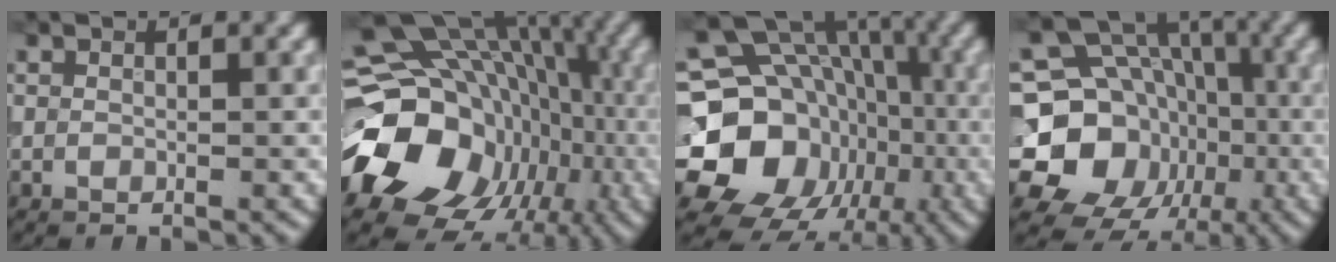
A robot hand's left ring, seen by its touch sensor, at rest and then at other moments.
{"total": 21.3, "force": [-3.6, 17.9, 10.9], "torque": [-0.170, -0.023, -0.071]}
{"total": 19.0, "force": [-4.1, 16.4, 8.6], "torque": [-0.156, -0.012, -0.088]}
{"total": 14.0, "force": [-3.1, 12.0, 6.5], "torque": [-0.119, -0.017, -0.073]}